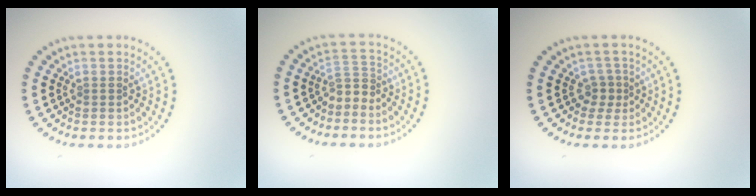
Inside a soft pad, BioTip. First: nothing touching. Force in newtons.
{"total": 1.8, "press": 1.1, "slide": 1.4}
{"total": 1.4, "press": 1.0, "slide": 0.9}